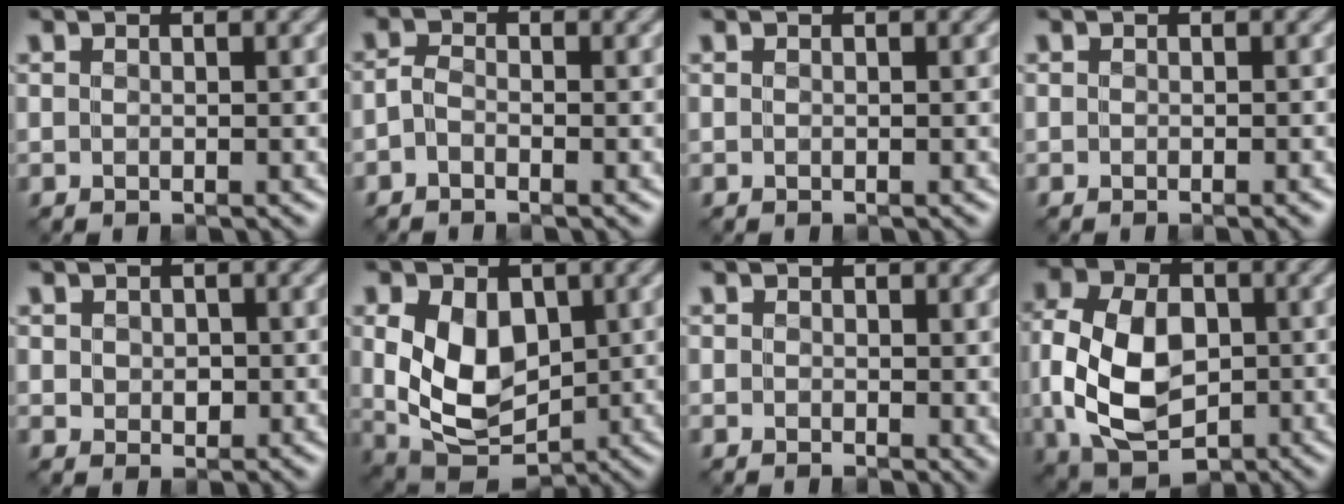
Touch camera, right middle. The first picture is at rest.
{"total": 1.3, "force": [-0.8, 0.6, 0.8], "torque": [-0.020, -0.001, -0.019]}
{"total": 0.0}
{"total": 0.7, "force": [-0.5, 0.1, 0.5], "torque": [-0.008, -0.007, -0.005]}
{"total": 1.4, "force": [0.2, 1.2, 0.6], "torque": [-0.012, -0.005, 0.005]}
{"total": 7.4, "force": [0.6, 5.2, 5.3], "torque": [-0.113, -0.012, 0.014]}
{"total": 1.3, "force": [0.2, 0.6, 1.1], "torque": [-0.007, -0.006, 0.002]}
{"total": 9.5, "force": [-1.0, 6.5, 6.8], "torque": [-0.154, -0.005, -0.027]}